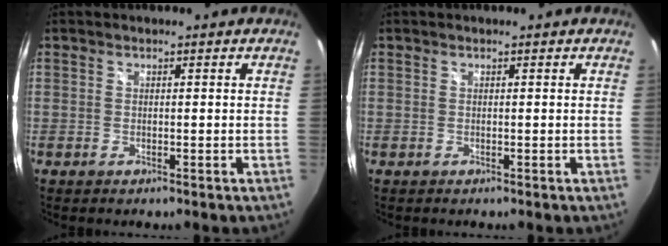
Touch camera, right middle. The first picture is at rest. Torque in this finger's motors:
{"motor_torque": [0.00, -0.01, 0.00, 0.00]}